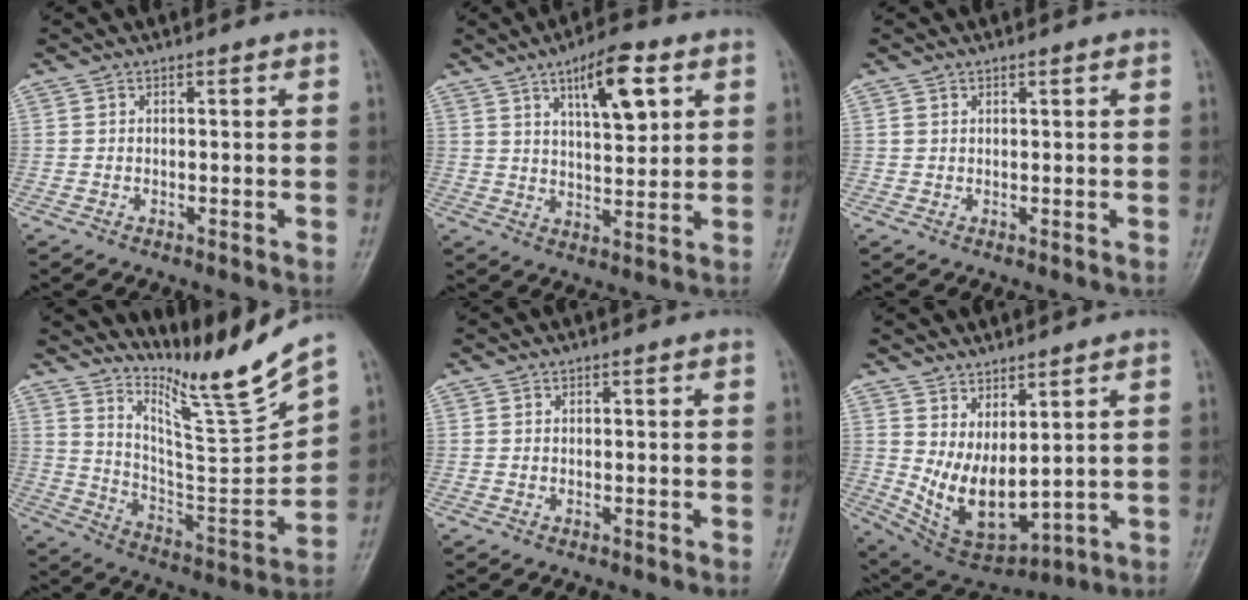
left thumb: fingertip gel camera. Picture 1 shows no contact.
{"total": 13.4, "force": [6.5, 4.8, 10.8], "torque": [-0.152, -0.028, 0.109]}
{"total": 0.6, "force": [0.3, 0.5, 0.3], "torque": [-0.004, -0.001, 0.007]}
{"total": 14.2, "force": [12.6, -1.1, 6.5], "torque": [-0.086, -0.110, 0.229]}
{"total": 0.0}
{"total": 11.4, "force": [2.4, 5.5, 9.7], "torque": [-0.160, -0.039, 0.072]}